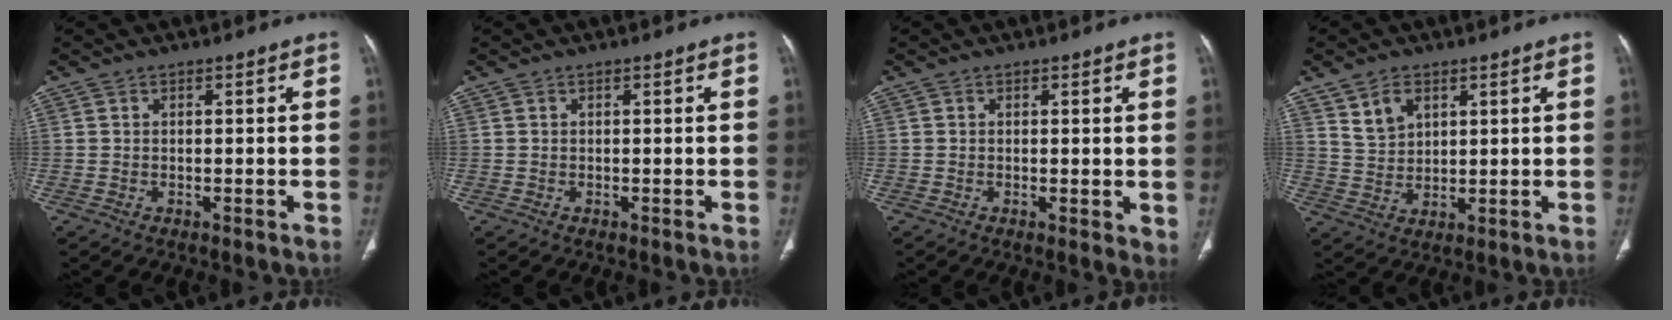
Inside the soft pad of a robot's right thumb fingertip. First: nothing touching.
{"total": 0.0}
{"total": 2.4, "force": [0.2, 0.9, 2.3], "torque": [-0.034, -0.011, 0.001]}
{"total": 5.5, "force": [3.1, 3.5, 2.9], "torque": [-0.040, -0.019, 0.067]}